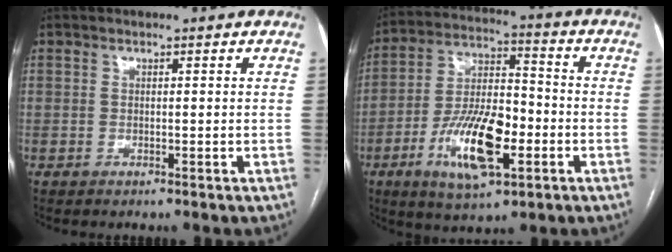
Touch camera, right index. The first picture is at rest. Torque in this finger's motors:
{"motor_torque": [0.44, -0.32, 0.37, 0.11]}